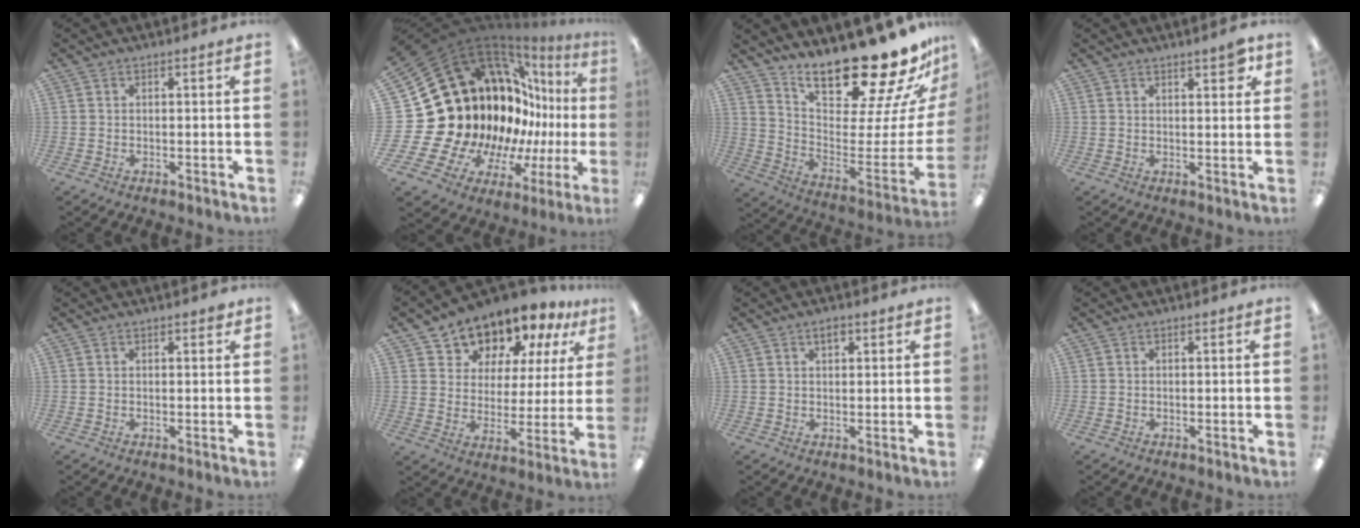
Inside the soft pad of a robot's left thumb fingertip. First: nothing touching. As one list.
[{"total": 25.8, "force": [3.1, 20.0, 15.9], "torque": [-0.234, -0.139, 0.160]}, {"total": 22.5, "force": [19.7, 4.7, 9.9], "torque": [-0.143, -0.171, 0.326]}, {"total": 4.0, "force": [2.9, 1.0, 2.5], "torque": [-0.030, -0.013, 0.045]}, {"total": 1.0, "force": [0.8, 0.2, 0.5], "torque": [0.005, -0.007, 0.011]}, {"total": 11.5, "force": [10.2, 5.3, 1.0], "torque": [-0.031, -0.096, 0.191]}, {"total": 2.3, "force": [1.5, 1.1, 1.4], "torque": [-0.014, -0.005, 0.024]}, {"total": 0.0}]